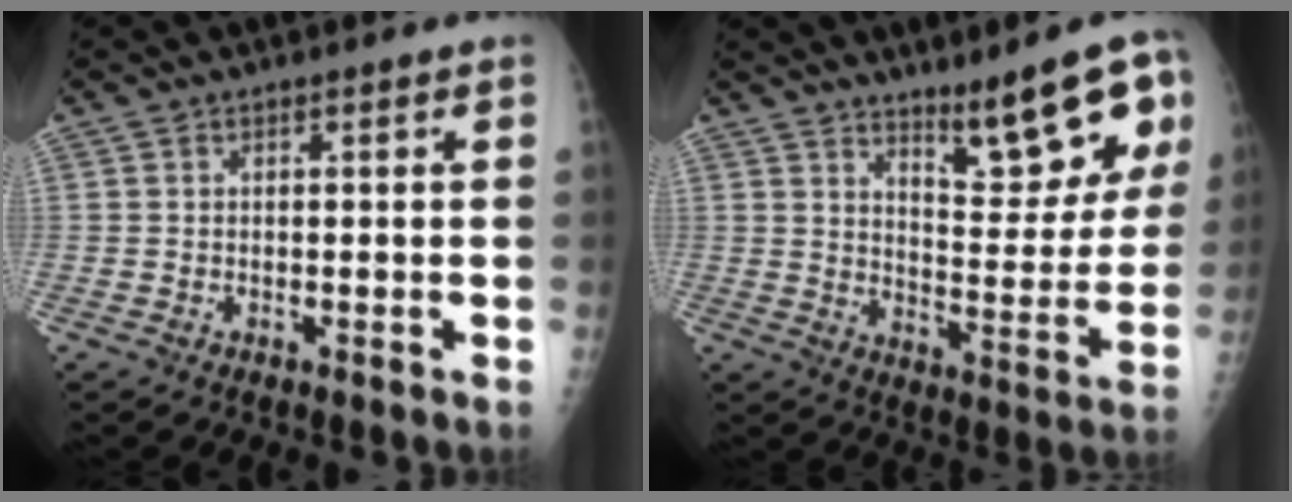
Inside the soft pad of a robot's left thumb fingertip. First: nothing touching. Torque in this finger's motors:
{"motor_torque": [0.22, 0.40, 0.04, -0.28, 0.09]}